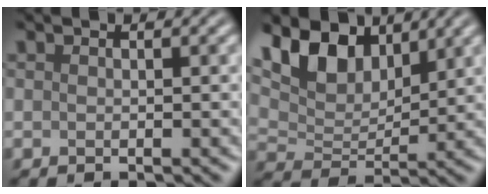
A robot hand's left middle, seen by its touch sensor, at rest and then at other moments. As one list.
[{"total": 8.4, "force": [5.0, 4.6, 4.9], "torque": [-0.105, 0.009, 0.084]}]